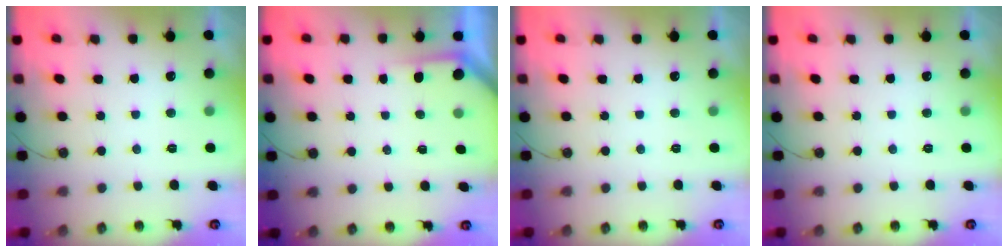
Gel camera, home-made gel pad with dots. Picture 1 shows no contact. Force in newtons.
{"total": 1.9, "press": 1.9, "slide": 0.2}
{"total": 0.6, "press": 0.1, "slide": 0.5}
{"total": 0.0}